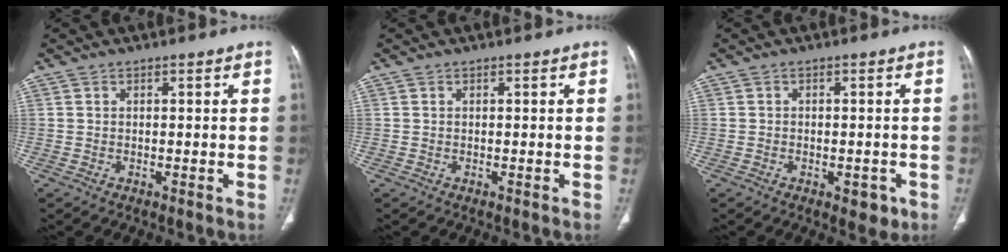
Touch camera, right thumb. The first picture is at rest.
{"total": 0.0}
{"total": 3.4, "force": [-1.4, 2.0, 2.3], "torque": [-0.008, 0.004, -0.014]}